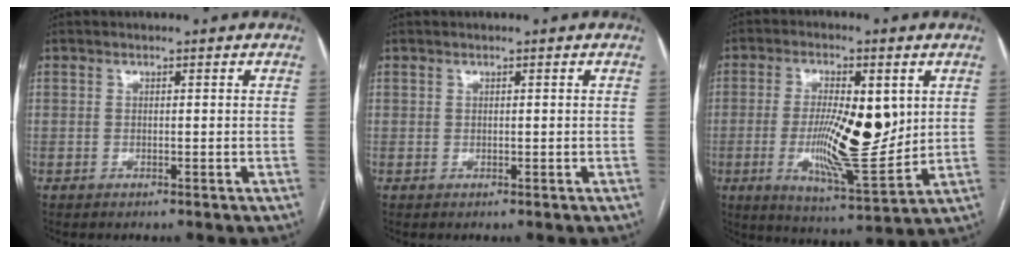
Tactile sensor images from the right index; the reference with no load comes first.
{"total": 0.0}
{"total": 13.3, "force": [0.7, 3.4, 12.8], "torque": [-0.229, -0.007, 0.016]}